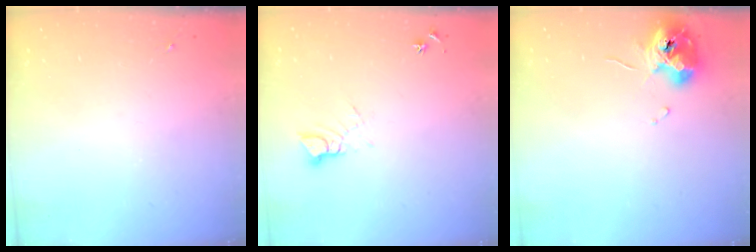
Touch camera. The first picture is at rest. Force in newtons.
{"total": 5.4, "press": 5.4, "slide": 0.5}
{"total": 11.0, "press": 11.0, "slide": 1.1}